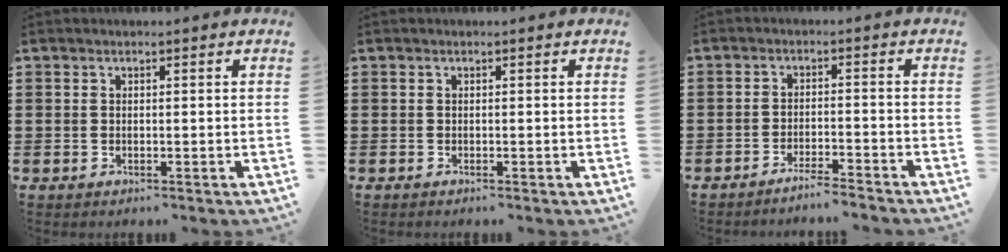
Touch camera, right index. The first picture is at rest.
{"total": 0.0}
{"total": 3.0, "force": [-2.9, -0.3, 0.7], "torque": [-0.015, 0.000, -0.059]}